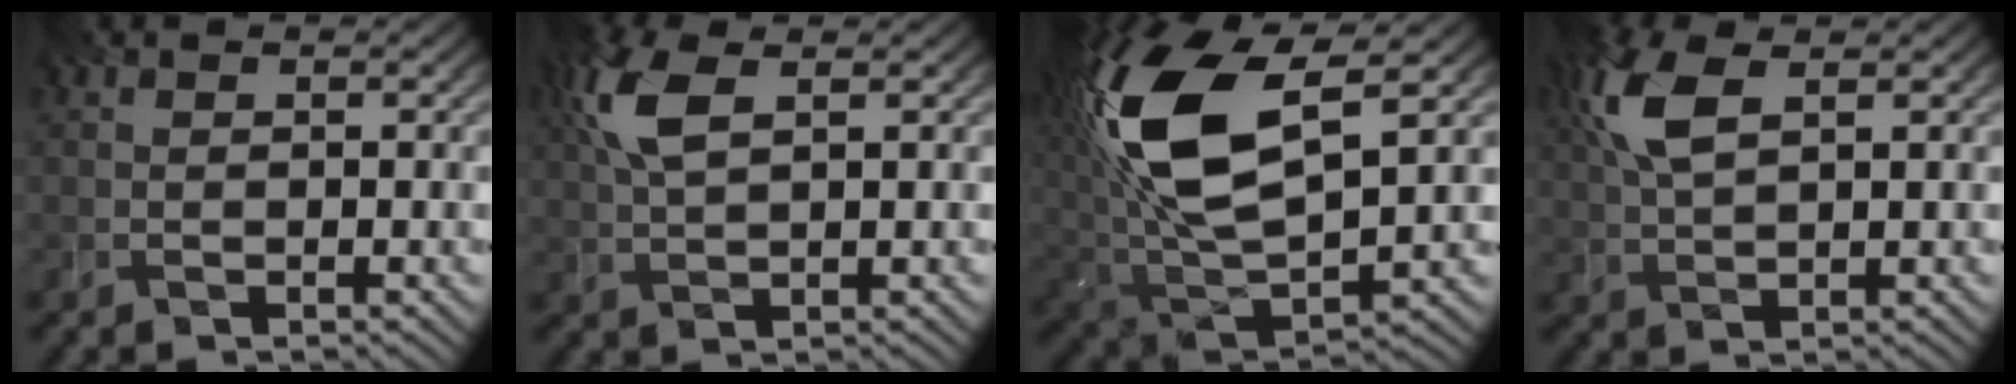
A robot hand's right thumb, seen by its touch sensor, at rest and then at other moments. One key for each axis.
{"total": 5.9, "fx": 2.3, "fy": 2.4, "fz": 4.9, "tx": -0.129, "ty": 0.014, "tz": 0.047}
{"total": 16.8, "fx": 5.2, "fy": 7.8, "fz": 13.9, "tx": -0.320, "ty": 0.015, "tz": 0.100}
{"total": 6.5, "fx": 2.7, "fy": 2.6, "fz": 5.3, "tx": -0.139, "ty": 0.014, "tz": 0.055}